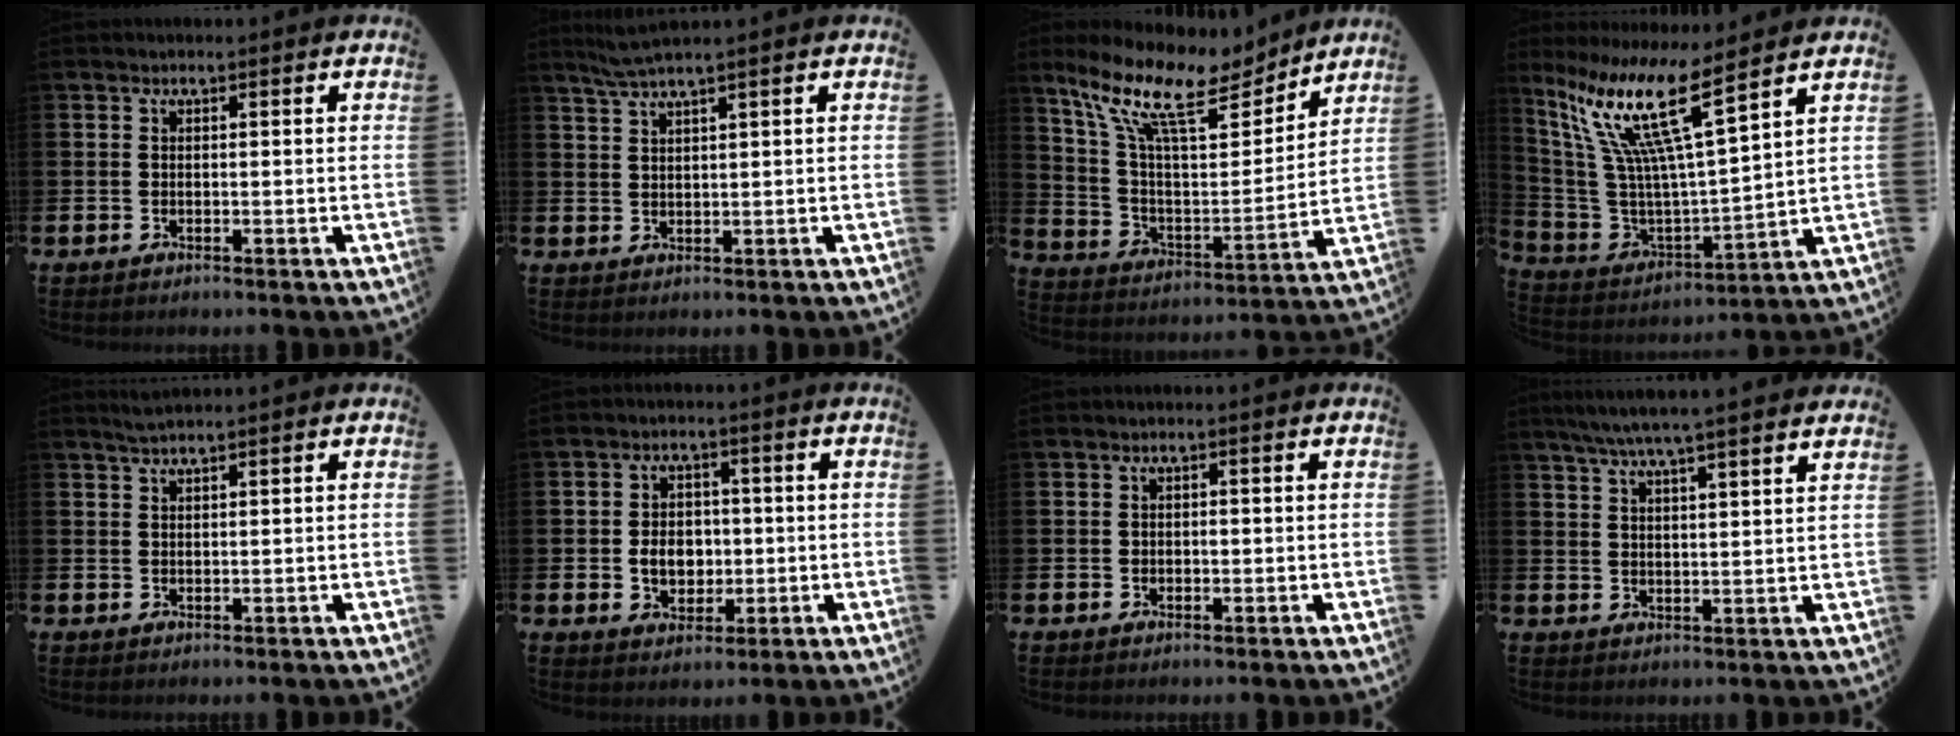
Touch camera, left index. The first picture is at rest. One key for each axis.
{"total": 2.8, "fx": 2.3, "fy": -0.4, "fz": 1.5, "tx": -0.041, "ty": 0.000, "tz": 0.043}
{"total": 13.0, "fx": 10.2, "fy": 3.9, "fz": 7.0, "tx": -0.173, "ty": -0.061, "tz": 0.175}
{"total": 12.9, "fx": 8.5, "fy": 1.6, "fz": 9.6, "tx": -0.223, "ty": -0.055, "tz": 0.135}
{"total": 1.9, "fx": 1.8, "fy": 0.0, "fz": 0.7, "tx": -0.024, "ty": 0.003, "tz": 0.034}
{"total": 4.7, "fx": -0.3, "fy": 3.8, "fz": 2.7, "tx": -0.032, "ty": 0.001, "tz": -0.017}
{"total": 0.8, "fx": 0.2, "fy": 0.7, "fz": 0.5, "tx": -0.005, "ty": 0.004, "tz": 0.001}
{"total": 6.1, "fx": 5.7, "fy": -0.5, "fz": 2.2, "tx": -0.066, "ty": -0.020, "tz": 0.102}